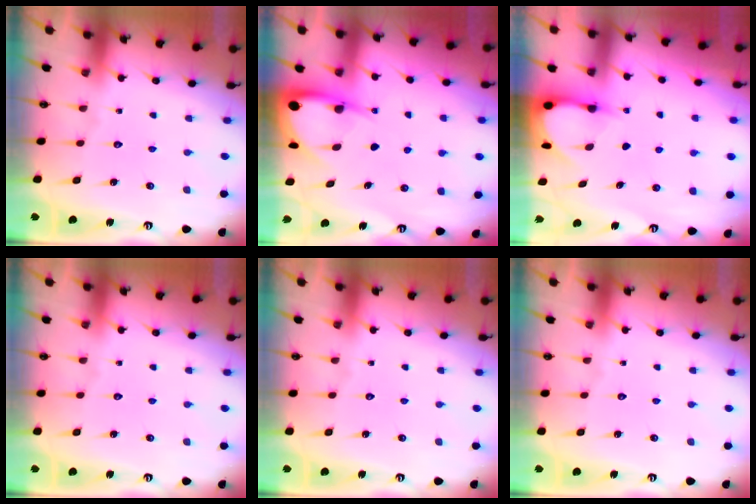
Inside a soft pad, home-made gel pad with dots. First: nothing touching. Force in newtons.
{"total": 6.0, "press": 6.0, "slide": 0.7}
{"total": 3.3, "press": 3.2, "slide": 0.4}
{"total": 0.0}
{"total": 0.0}
{"total": 0.0}